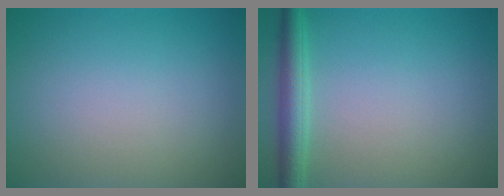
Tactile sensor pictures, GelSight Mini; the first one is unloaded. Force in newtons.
{"total": 3.1, "press": 3.1, "slide": 0.1}